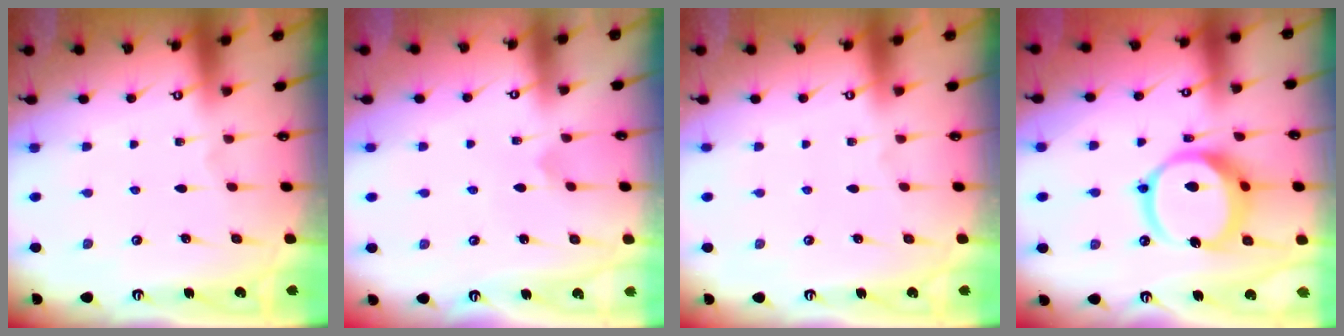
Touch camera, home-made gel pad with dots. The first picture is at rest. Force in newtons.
{"total": 3.3, "press": 3.3, "slide": 0.1}
{"total": 0.0}
{"total": 15.9, "press": 15.7, "slide": 2.2}